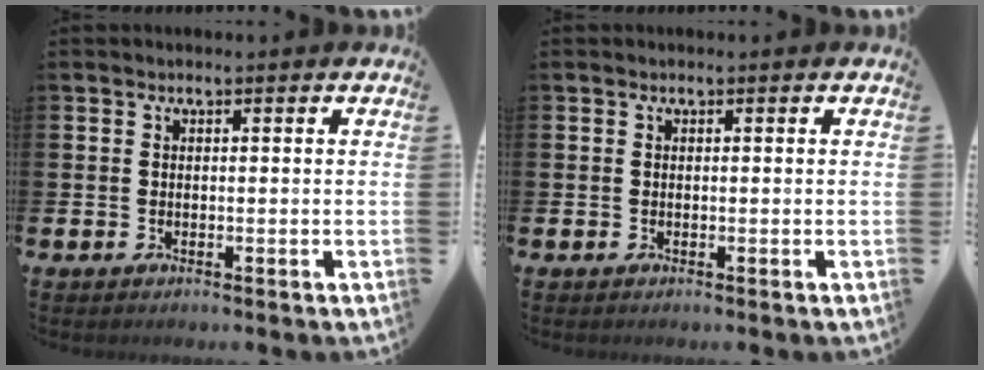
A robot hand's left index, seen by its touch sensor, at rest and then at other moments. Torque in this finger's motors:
{"motor_torque": [0.00, 0.00, -0.03, 0.00]}